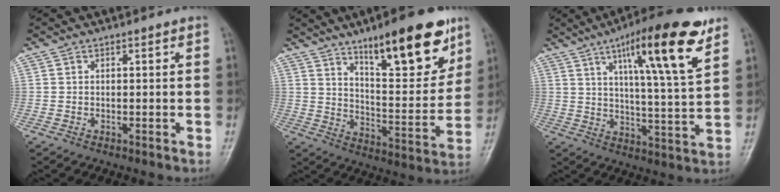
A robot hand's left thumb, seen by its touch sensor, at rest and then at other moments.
{"total": 19.0, "force": [11.8, 5.7, 13.8], "torque": [-0.162, -0.066, 0.189]}
{"total": 18.2, "force": [9.7, 3.0, 15.1], "torque": [-0.221, -0.038, 0.150]}